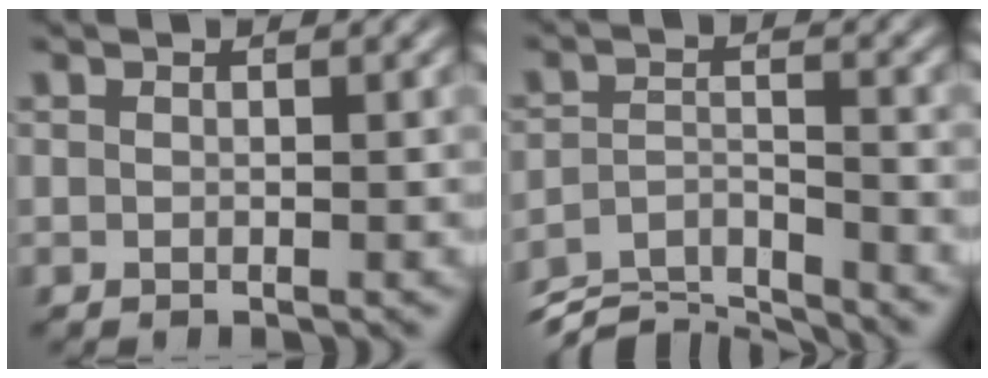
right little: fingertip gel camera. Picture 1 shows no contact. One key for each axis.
{"total": 7.5, "fx": -5.8, "fy": 3.6, "fz": 3.2, "tx": -0.048, "ty": -0.035, "tz": -0.091}